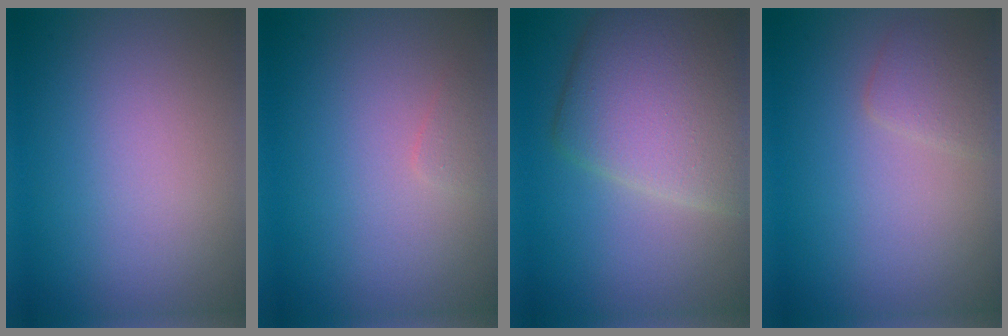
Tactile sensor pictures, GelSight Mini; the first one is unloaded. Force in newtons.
{"total": 0.7, "press": 0.7, "slide": 0.0}
{"total": 7.5, "press": 7.5, "slide": 0.5}
{"total": 1.7, "press": 1.7, "slide": 0.1}